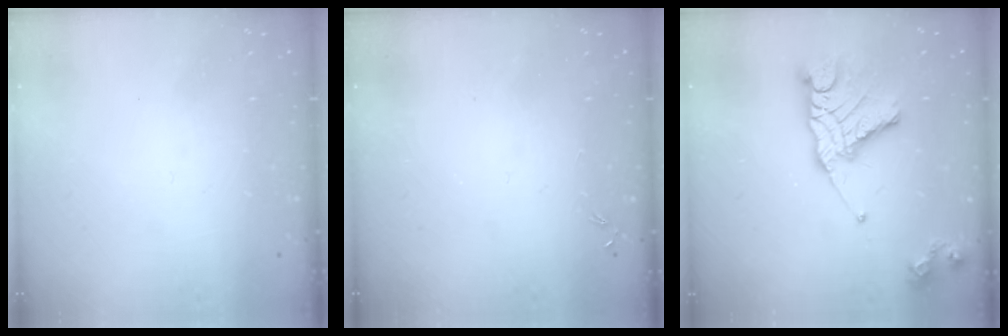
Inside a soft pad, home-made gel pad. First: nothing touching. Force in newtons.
{"total": 0.0}
{"total": 15.2, "press": 15.1, "slide": 1.3}